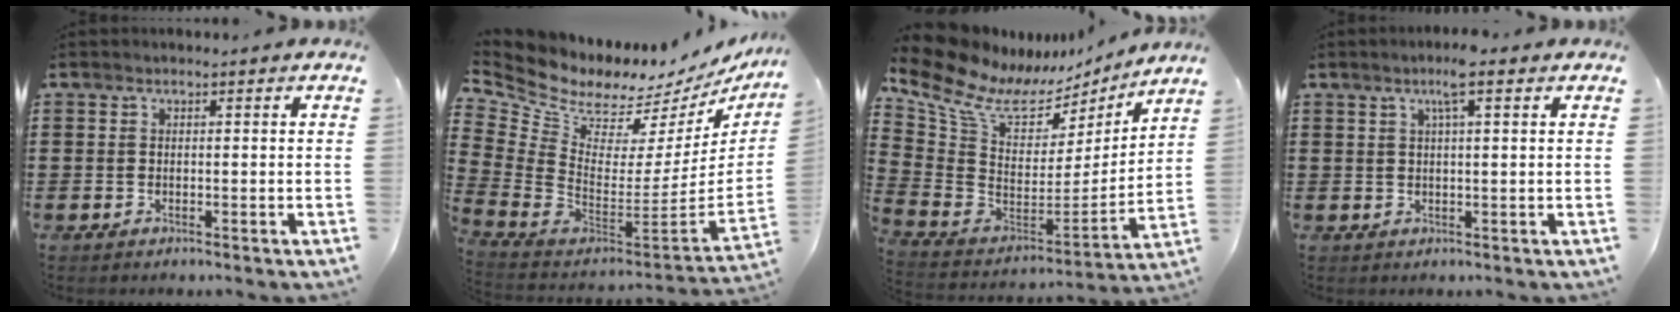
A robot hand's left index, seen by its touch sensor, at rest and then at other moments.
{"total": 5.8, "force": [4.9, 2.6, 1.7], "torque": [-0.081, -0.069, 0.080]}
{"total": 10.9, "force": [7.2, 5.9, 5.8], "torque": [-0.164, -0.049, 0.124]}
{"total": 4.0, "force": [2.2, 0.3, 3.3], "torque": [-0.069, 0.005, 0.035]}